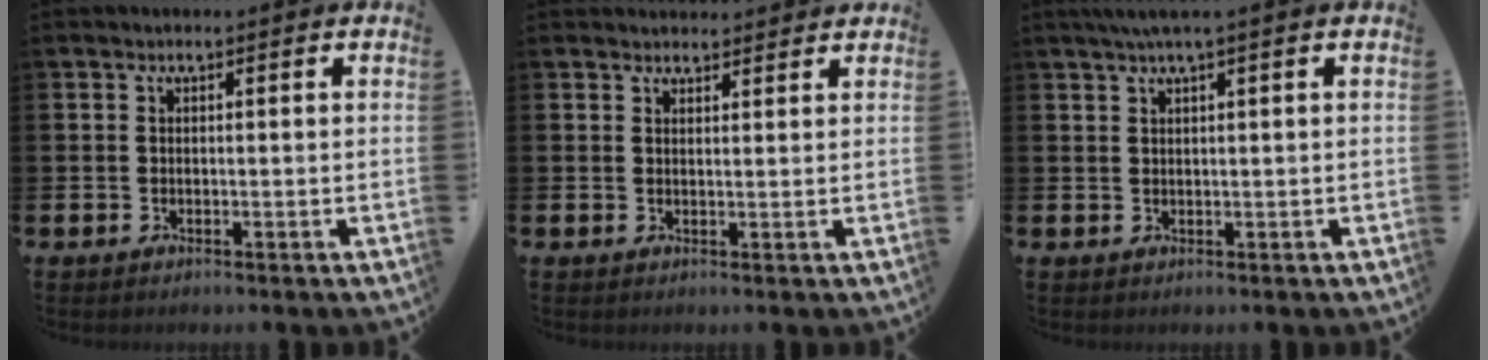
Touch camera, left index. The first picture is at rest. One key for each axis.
{"total": 2.1, "fx": 2.1, "fy": 0.5, "fz": -0.1, "tx": 0.006, "ty": -0.010, "tz": 0.037}
{"total": 2.2, "fx": 1.5, "fy": -0.2, "fz": 1.6, "tx": -0.037, "ty": 0.004, "tz": 0.028}